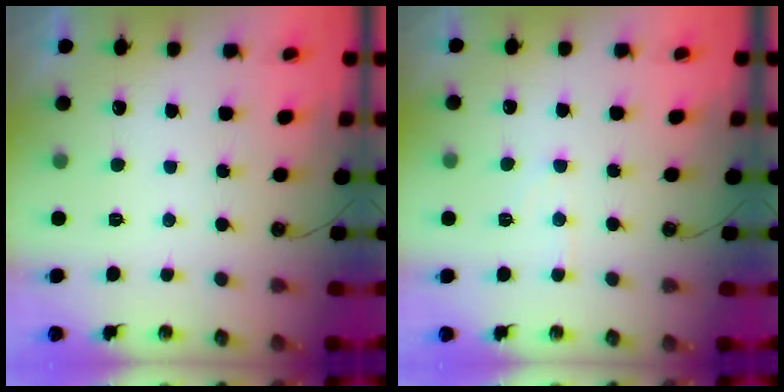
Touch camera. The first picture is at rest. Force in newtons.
{"total": 5.3, "press": 5.3, "slide": 0.5}